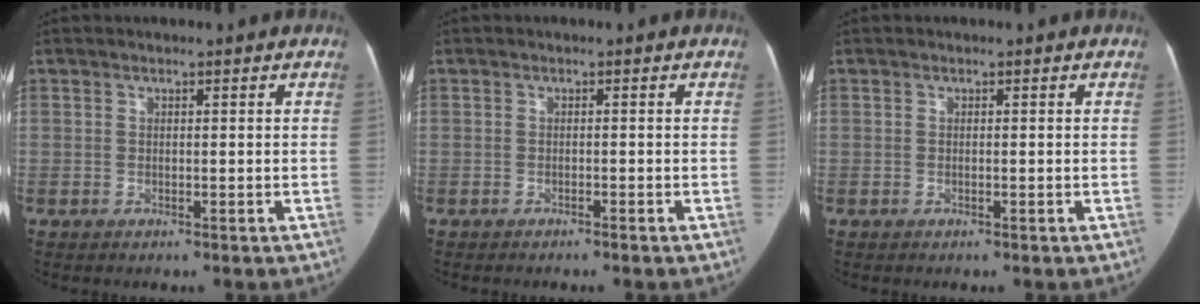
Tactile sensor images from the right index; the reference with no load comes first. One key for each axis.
{"total": 0.6, "fx": -0.5, "fy": 0.0, "fz": 0.2, "tx": -0.009, "ty": 0.000, "tz": -0.010}
{"total": 0.0}